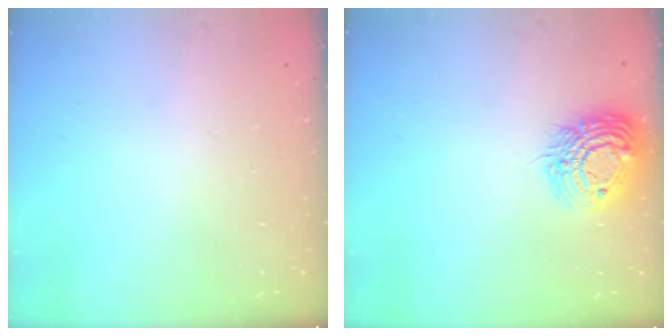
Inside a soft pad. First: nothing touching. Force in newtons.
{"total": 15.3, "press": 15.2, "slide": 1.3}